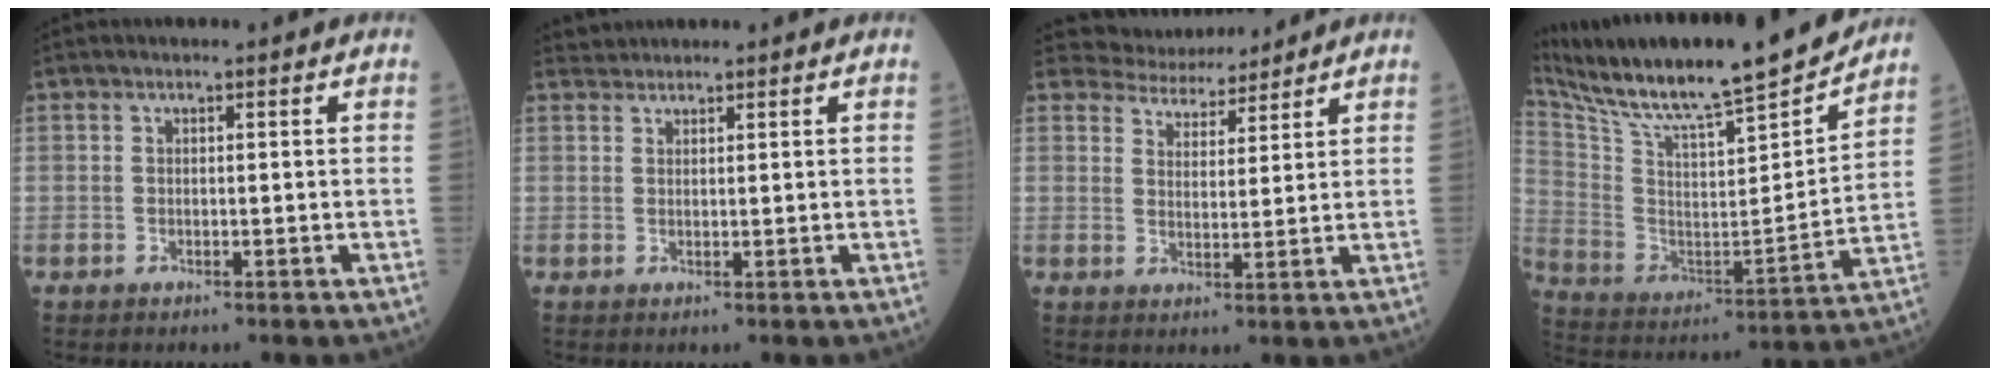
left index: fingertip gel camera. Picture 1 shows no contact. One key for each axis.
{"total": 1.5, "fx": 1.4, "fy": 0.1, "fz": -0.5, "tx": 0.001, "ty": 0.011, "tz": 0.030}
{"total": 7.4, "fx": 7.1, "fy": 1.9, "fz": 0.2, "tx": -0.009, "ty": 0.014, "tz": 0.114}
{"total": 26.1, "fx": 22.7, "fy": 2.6, "fz": 12.7, "tx": -0.238, "ty": -0.033, "tz": 0.356}